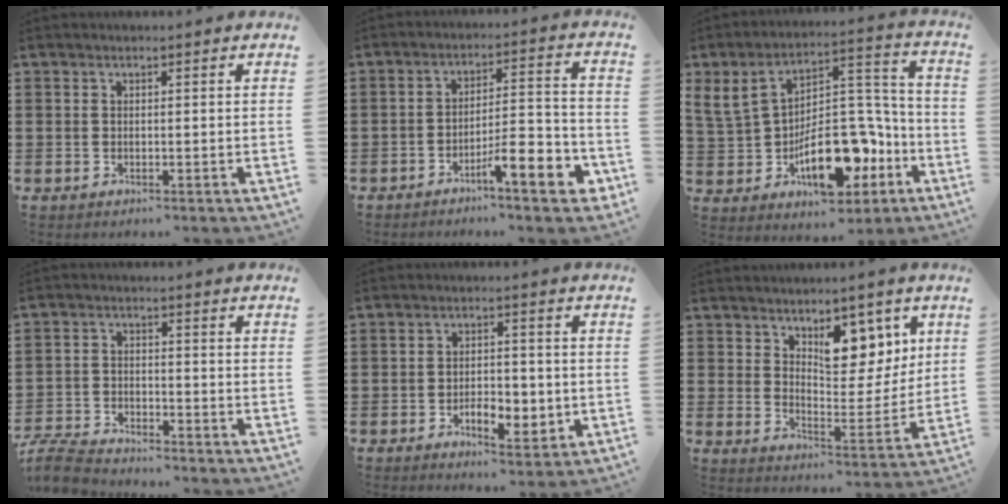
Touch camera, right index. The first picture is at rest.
{"total": 7.8, "force": [-5.1, 1.4, 5.8], "torque": [-0.085, 0.001, -0.092]}
{"total": 15.7, "force": [-5.3, 9.1, 11.6], "torque": [-0.183, 0.015, -0.087]}
{"total": 5.1, "force": [-4.9, 0.7, 1.1], "torque": [-0.046, -0.004, -0.105]}
{"total": 5.3, "force": [-1.6, 2.9, 4.1], "torque": [-0.065, 0.006, -0.028]}
{"total": 8.6, "force": [5.5, 4.6, 4.8], "torque": [-0.079, -0.023, 0.092]}